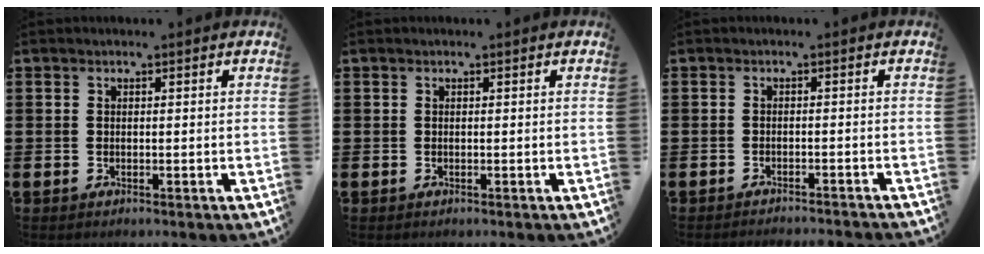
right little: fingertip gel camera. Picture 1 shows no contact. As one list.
[{"total": 0.0}, {"total": 1.1, "force": [-1.1, -0.2, 0.0], "torque": [0.000, 0.002, -0.023]}]